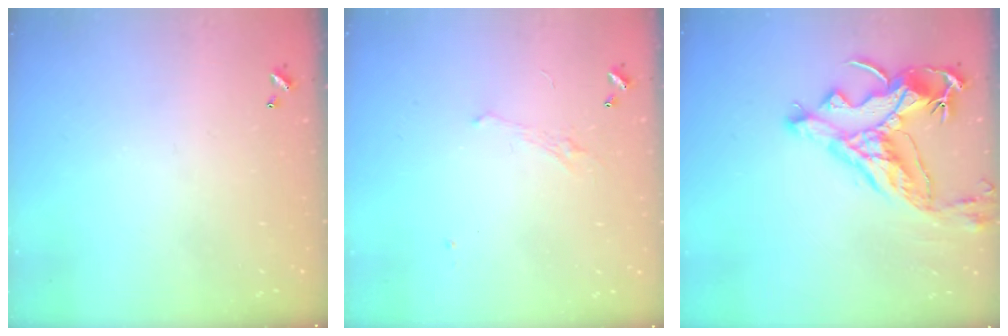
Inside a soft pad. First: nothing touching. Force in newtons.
{"total": 1.6, "press": 1.4, "slide": 0.8}
{"total": 11.6, "press": 11.4, "slide": 1.8}